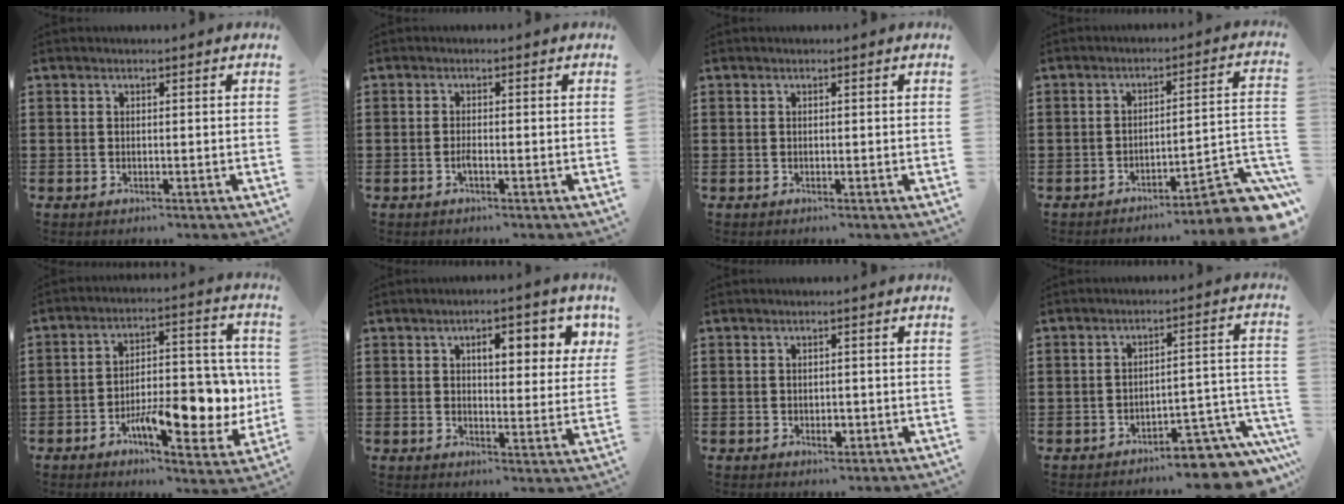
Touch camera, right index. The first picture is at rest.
{"total": 1.3, "force": [-0.7, 0.2, 1.1], "torque": [-0.028, -0.004, -0.014]}
{"total": 0.0}
{"total": 6.2, "force": [-4.6, 0.9, 4.1], "torque": [-0.054, -0.015, -0.088]}
{"total": 12.2, "force": [-3.6, 5.1, 10.5], "torque": [-0.156, -0.002, -0.058]}
{"total": 5.7, "force": [2.4, 2.3, 4.7], "torque": [-0.061, -0.006, 0.029]}
{"total": 1.8, "force": [-0.4, 1.0, 1.4], "torque": [-0.027, 0.000, -0.006]}
{"total": 7.1, "force": [-6.3, 1.2, 3.1], "torque": [-0.040, 0.011, -0.115]}